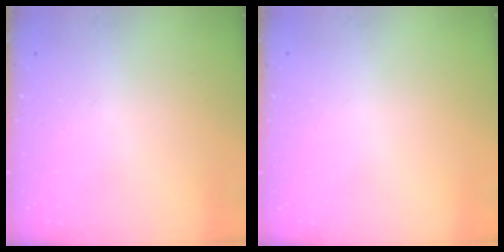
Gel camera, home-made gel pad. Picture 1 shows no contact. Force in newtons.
{"total": 0.0}